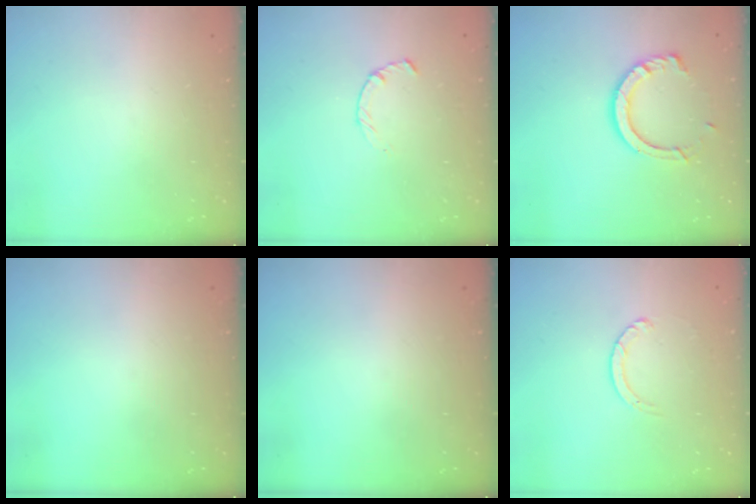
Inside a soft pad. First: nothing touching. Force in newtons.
{"total": 2.4, "press": 2.3, "slide": 0.4}
{"total": 10.0, "press": 10.0, "slide": 0.9}
{"total": 0.0}
{"total": 0.0}
{"total": 1.3, "press": 1.2, "slide": 0.2}